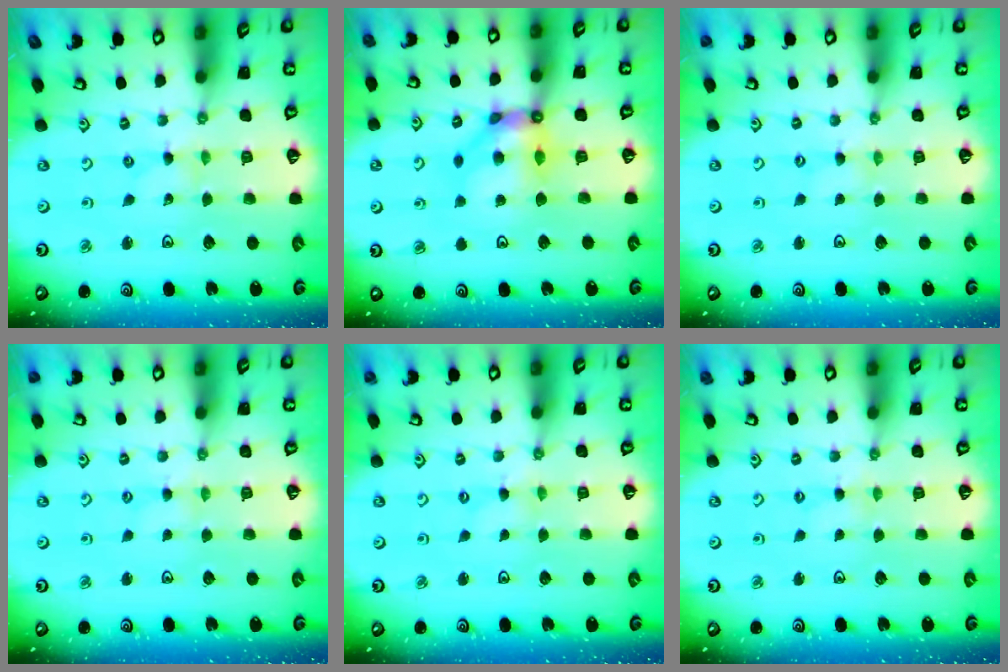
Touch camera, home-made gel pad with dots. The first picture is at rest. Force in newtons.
{"total": 9.8, "press": 9.7, "slide": 1.4}
{"total": 0.0}
{"total": 2.0, "press": 2.0, "slide": 0.3}
{"total": 0.0}
{"total": 1.8, "press": 1.8, "slide": 0.3}